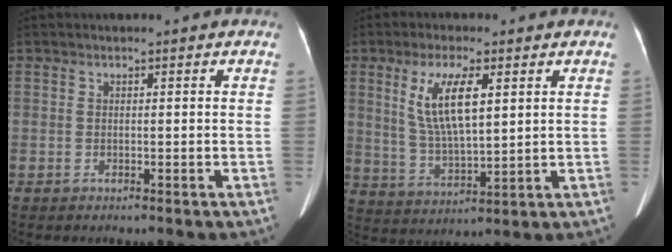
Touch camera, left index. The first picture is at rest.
{"total": 9.0, "force": [3.0, 2.3, 8.1], "torque": [-0.166, -0.005, 0.064]}